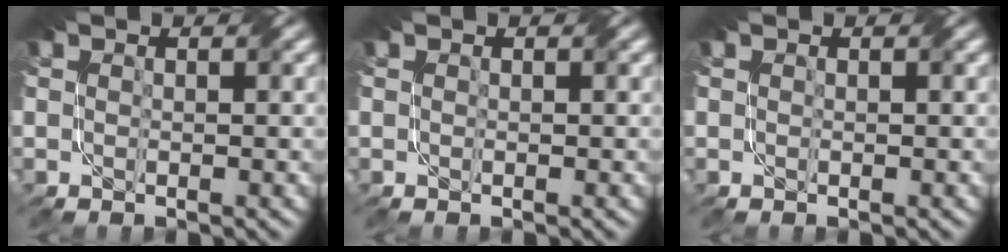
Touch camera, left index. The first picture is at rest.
{"total": 0.0}
{"total": 0.0}